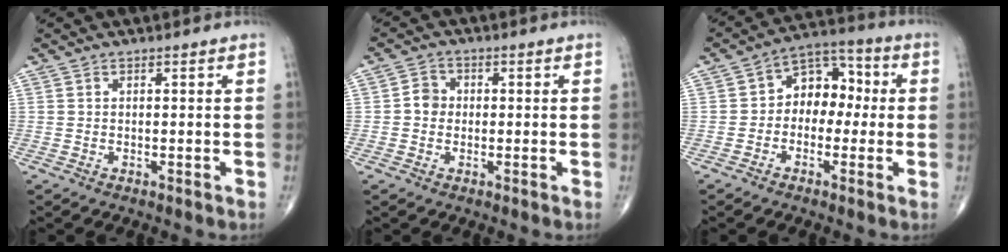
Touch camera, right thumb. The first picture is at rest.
{"total": 3.3, "force": [-0.2, 2.9, 1.5], "torque": [-0.010, 0.009, -0.012]}
{"total": 9.6, "force": [-0.1, 7.0, 6.6], "torque": [-0.057, 0.040, -0.016]}